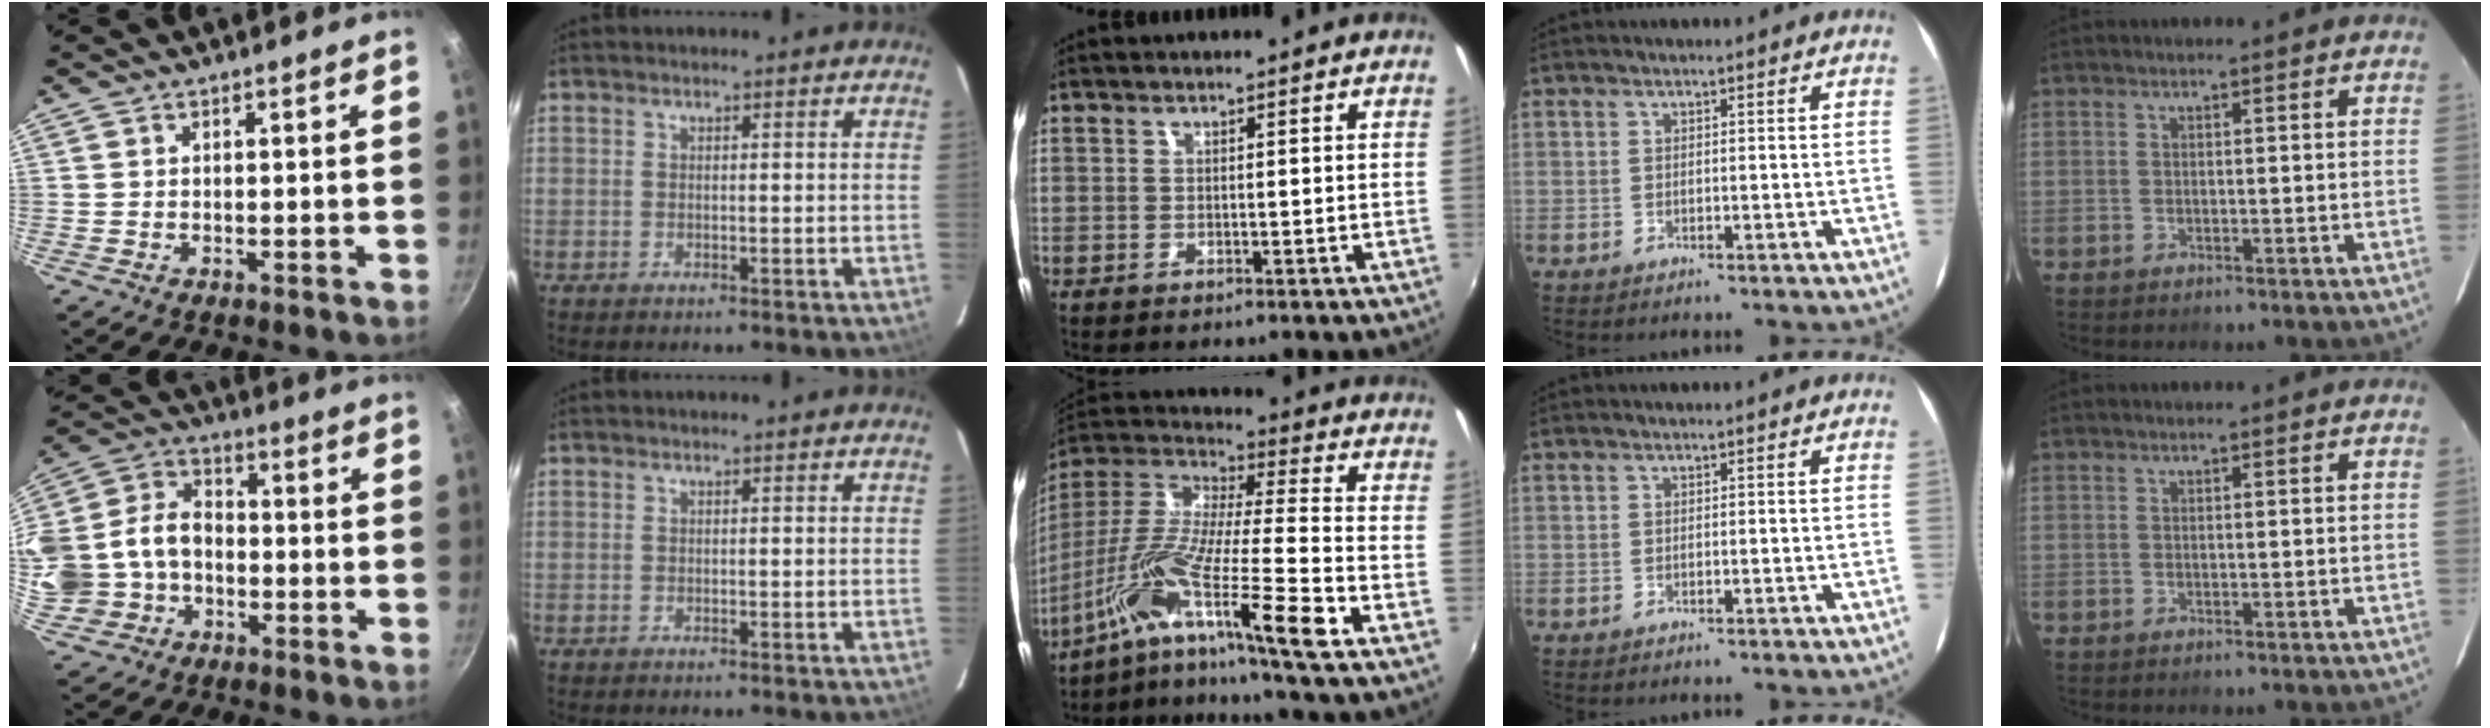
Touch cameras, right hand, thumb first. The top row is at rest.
{"thumb": {"total": 20.6, "force": [-3.5, 16.7, 11.6], "torque": [-0.271, 0.066, -0.058]}, "middle": {"total": 16.5, "force": [-11.0, -1.9, 12.1], "torque": [-0.210, -0.032, -0.208]}}